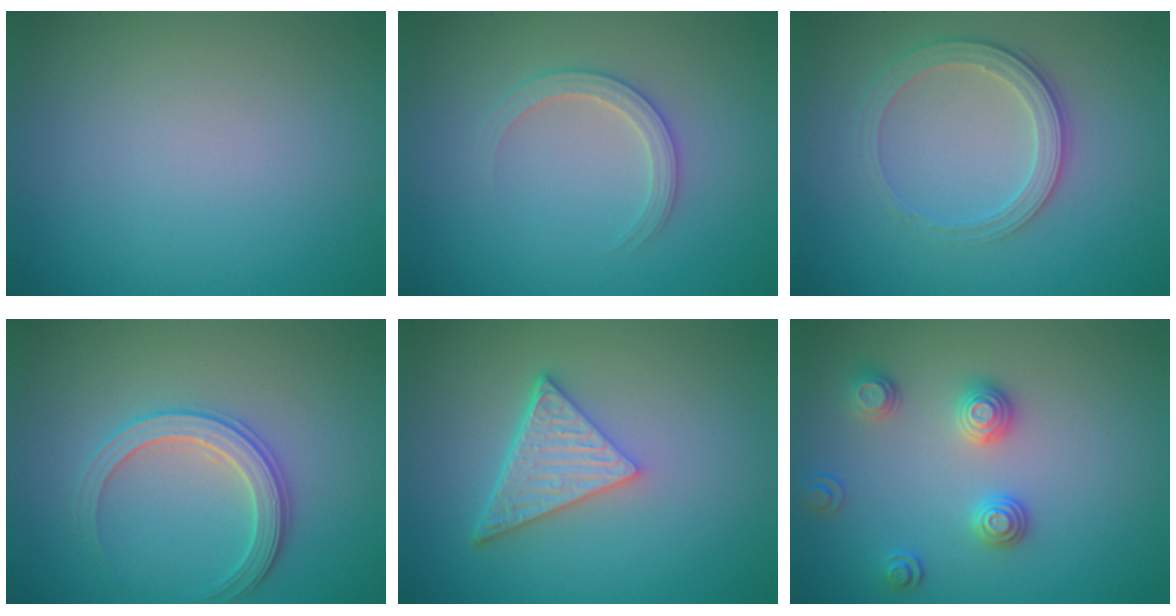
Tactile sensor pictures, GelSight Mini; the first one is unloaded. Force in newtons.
{"total": 2.2, "press": 2.2, "slide": 0.2}
{"total": 2.8, "press": 2.6, "slide": 0.9}
{"total": 3.0, "press": 2.9, "slide": 0.3}
{"total": 5.0, "press": 3.7, "slide": 3.5}
{"total": 2.7, "press": 2.6, "slide": 0.9}